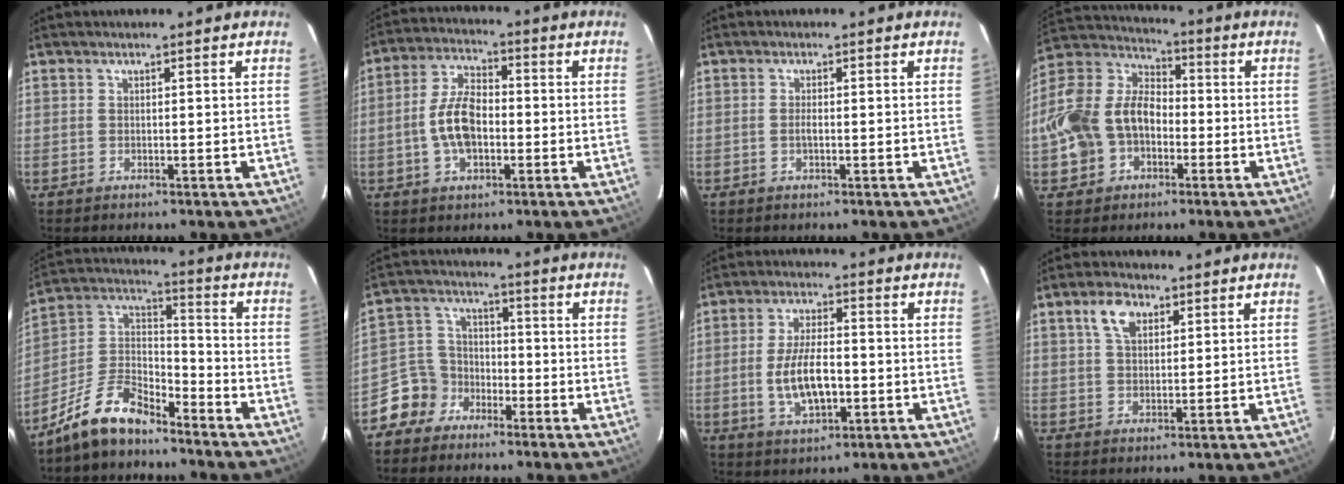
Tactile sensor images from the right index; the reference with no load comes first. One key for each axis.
{"total": 9.0, "fx": -1.7, "fy": 4.9, "fz": 7.4, "tx": -0.150, "ty": 0.012, "tz": -0.028}
{"total": 1.0, "fx": -0.3, "fy": 0.2, "fz": 0.9, "tx": -0.019, "ty": -0.001, "tz": -0.006}
{"total": 18.7, "fx": -4.7, "fy": 14.5, "fz": 10.7, "tx": -0.273, "ty": 0.035, "tz": -0.084}
{"total": 12.3, "fx": -9.5, "fy": 5.0, "fz": 6.0, "tx": -0.140, "ty": 0.036, "tz": -0.183}
{"total": 7.7, "fx": -5.1, "fy": 5.7, "fz": 0.3, "tx": -0.019, "ty": 0.035, "tz": -0.107}
{"total": 10.0, "fx": -1.9, "fy": 4.5, "fz": 8.8, "tx": -0.173, "ty": -0.004, "tz": -0.029}
{"total": 5.5, "fx": 2.6, "fy": 3.2, "fz": 3.6, "tx": -0.068, "ty": 0.015, "tz": 0.048}